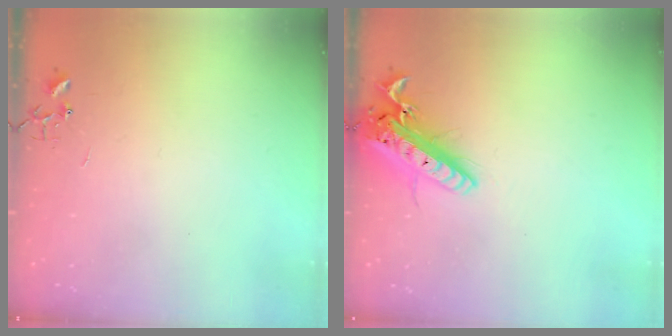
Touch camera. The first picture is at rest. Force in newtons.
{"total": 19.8, "press": 19.4, "slide": 4.0}